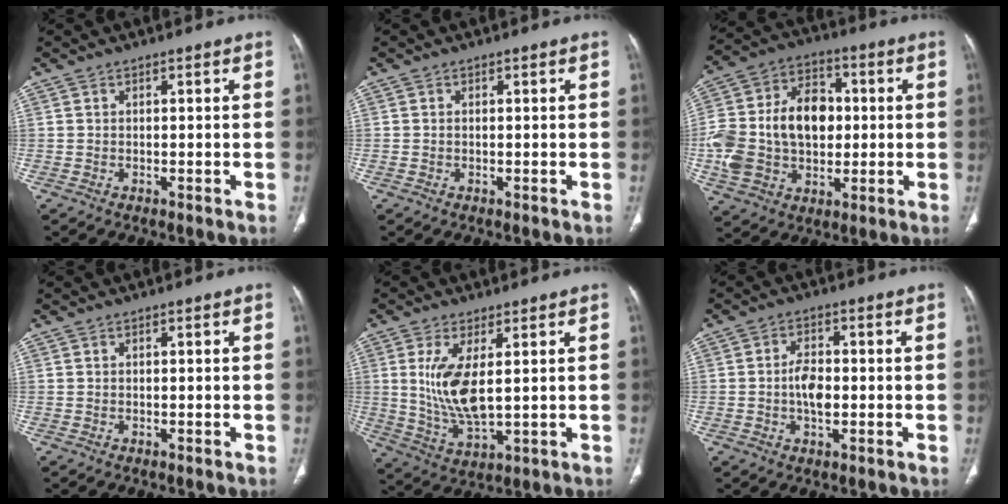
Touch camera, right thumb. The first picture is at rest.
{"total": 0.0}
{"total": 20.9, "force": [0.0, 14.8, 14.8], "torque": [-0.284, 0.027, 0.009]}
{"total": 0.0}
{"total": 10.1, "force": [1.9, 3.8, 9.2], "torque": [-0.194, -0.025, 0.049]}
{"total": 5.2, "force": [-0.6, 2.9, 4.3], "torque": [-0.071, 0.005, -0.013]}